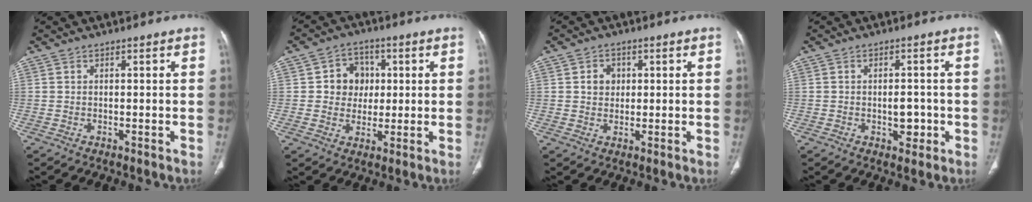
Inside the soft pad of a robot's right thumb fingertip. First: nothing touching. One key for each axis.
{"total": 7.6, "fx": 1.1, "fy": 6.8, "fz": 3.3, "tx": -0.004, "ty": 0.006, "tz": 0.013}
{"total": 3.5, "fx": 0.8, "fy": 3.0, "fz": 1.7, "tx": -0.007, "ty": 0.001, "tz": 0.012}
{"total": 3.9, "fx": -1.0, "fy": 2.4, "fz": 2.9, "tx": -0.021, "ty": 0.005, "tz": -0.008}